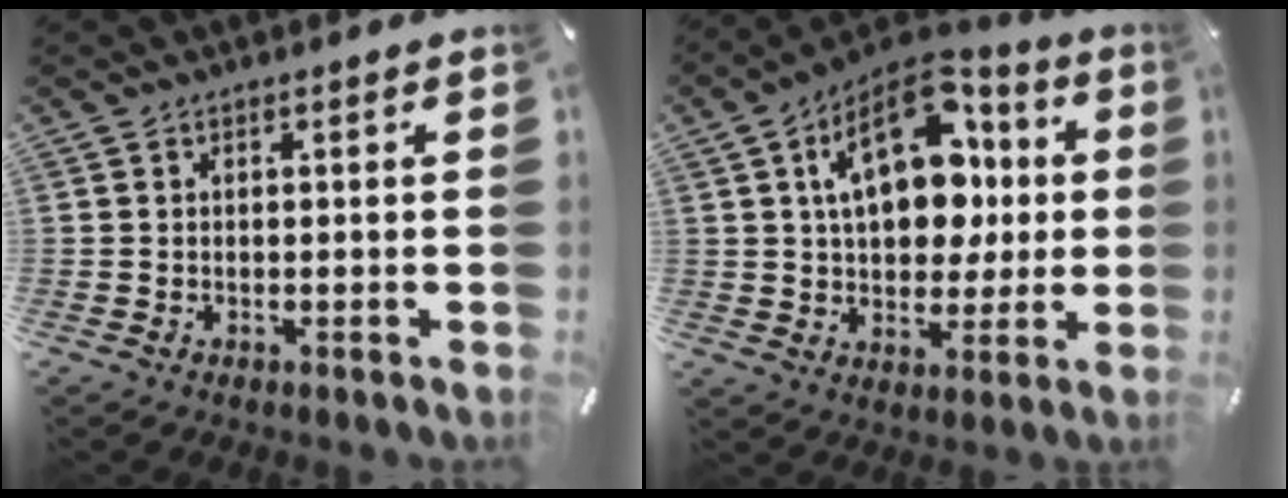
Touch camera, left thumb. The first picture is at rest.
{"total": 19.0, "force": [5.0, 12.6, 13.3], "torque": [-0.225, -0.018, 0.089]}